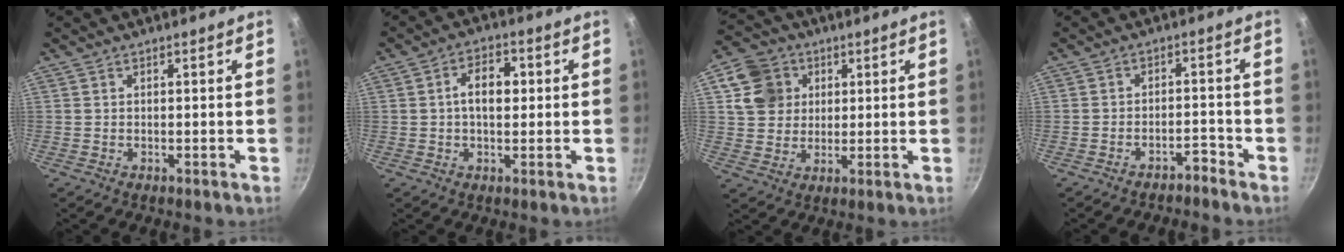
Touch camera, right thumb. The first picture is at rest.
{"total": 6.6, "force": [0.7, 4.1, 5.2], "torque": [-0.067, 0.012, 0.003]}
{"total": 10.0, "force": [3.4, 8.6, 3.7], "torque": [-0.033, 0.001, 0.059]}
{"total": 3.0, "force": [-2.6, 1.0, 1.2], "torque": [-0.010, 0.036, -0.036]}